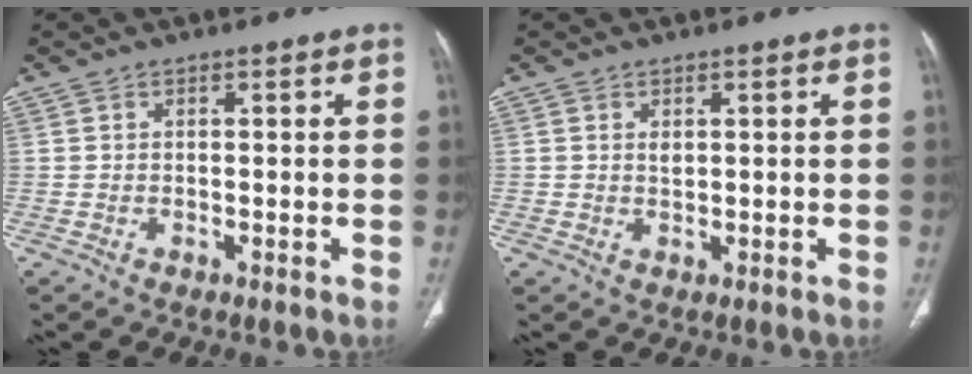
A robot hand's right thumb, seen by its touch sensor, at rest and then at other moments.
{"total": 1.5, "force": [0.6, 0.9, 1.0], "torque": [-0.012, -0.004, 0.015]}